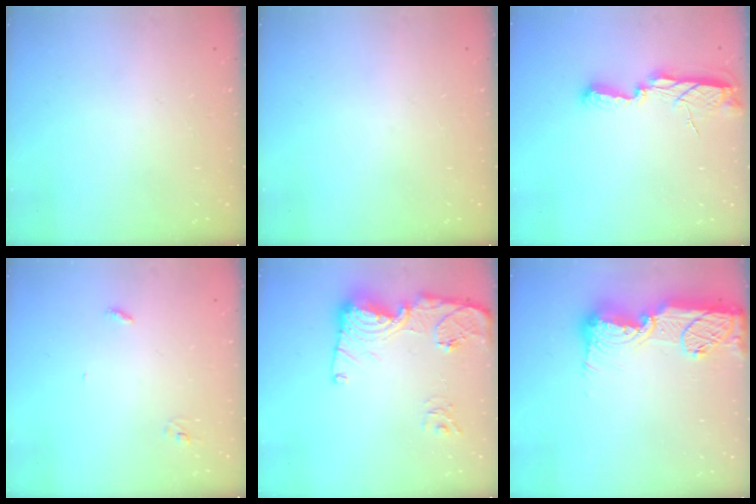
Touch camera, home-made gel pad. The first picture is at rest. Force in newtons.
{"total": 0.0}
{"total": 9.3, "press": 8.3, "slide": 4.1}
{"total": 2.8, "press": 2.8, "slide": 0.2}
{"total": 17.1, "press": 17.0, "slide": 1.9}
{"total": 17.3, "press": 17.2, "slide": 1.5}